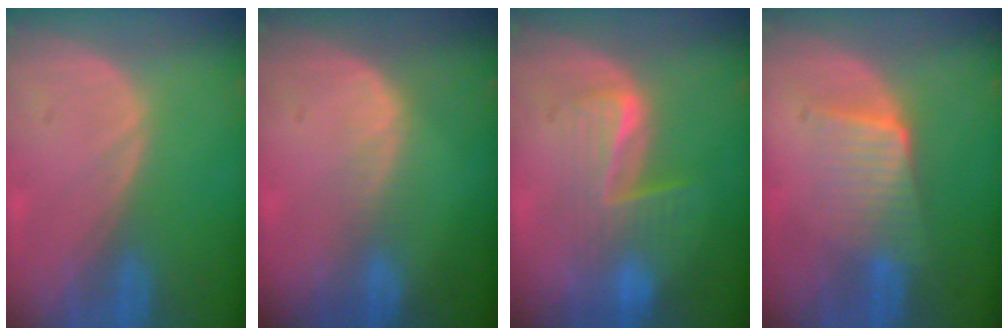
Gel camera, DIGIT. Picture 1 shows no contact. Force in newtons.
{"total": 2.3, "press": 1.6, "slide": 1.6}
{"total": 6.3, "press": 6.1, "slide": 1.5}
{"total": 6.6, "press": 5.8, "slide": 3.1}